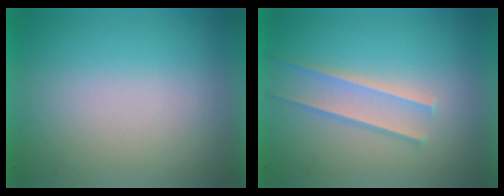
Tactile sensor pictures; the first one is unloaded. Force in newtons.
{"total": 1.6}